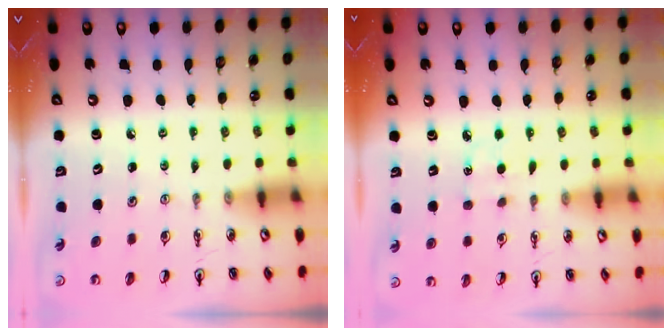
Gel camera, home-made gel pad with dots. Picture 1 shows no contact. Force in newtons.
{"total": 2.9, "press": 2.9, "slide": 0.3}